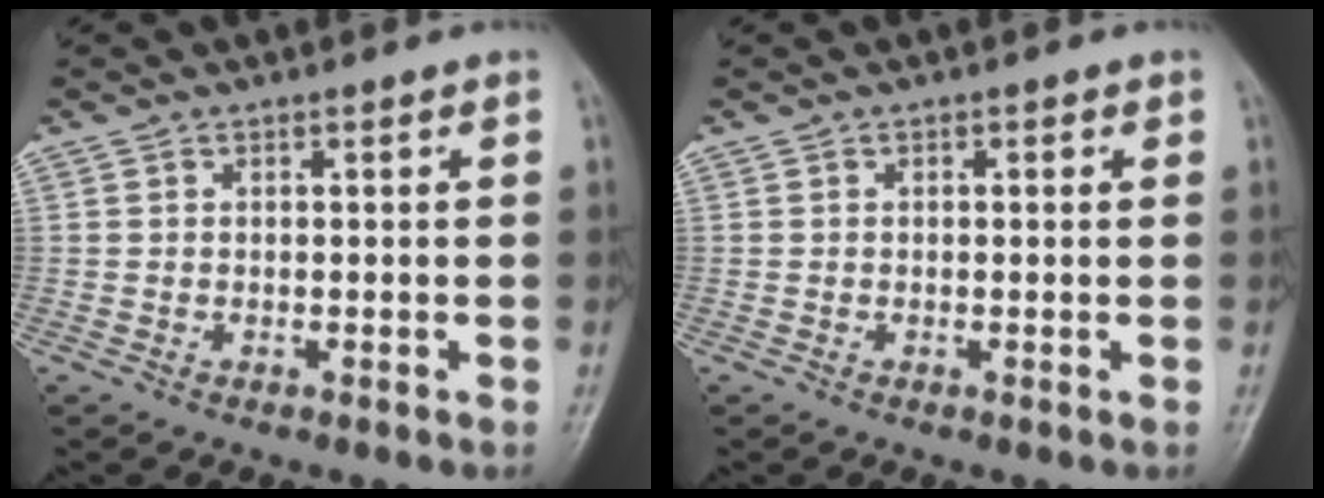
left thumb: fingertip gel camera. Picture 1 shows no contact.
{"total": 0.9, "force": [0.4, 0.6, 0.7], "torque": [-0.003, 0.001, 0.002]}